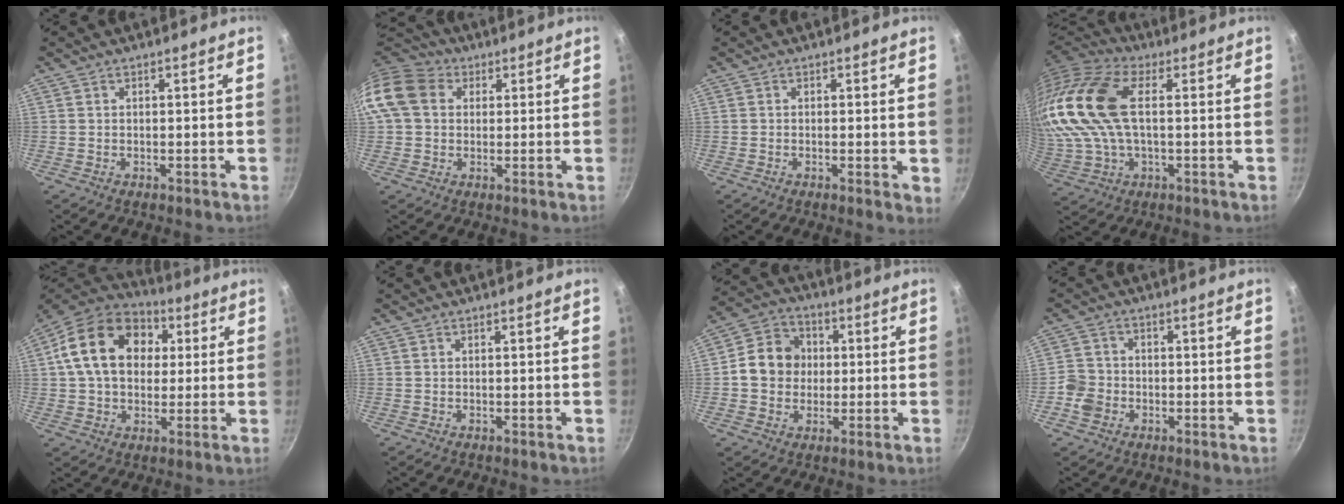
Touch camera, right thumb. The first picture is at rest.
{"total": 12.5, "force": [2.9, 10.1, 6.8], "torque": [-0.121, 0.022, 0.038]}
{"total": 2.0, "force": [0.0, 0.5, 1.9], "torque": [-0.025, -0.006, -0.003]}
{"total": 19.3, "force": [2.9, 10.4, 15.9], "torque": [-0.338, 0.020, 0.049]}
{"total": 18.9, "force": [4.0, 13.9, 12.2], "torque": [-0.191, 0.023, 0.054]}
{"total": 0.0}
{"total": 10.4, "force": [0.4, 9.1, 5.0], "torque": [-0.055, 0.016, -0.011]}
{"total": 4.8, "force": [-1.9, 4.1, 1.6], "torque": [-0.017, 0.021, -0.043]}